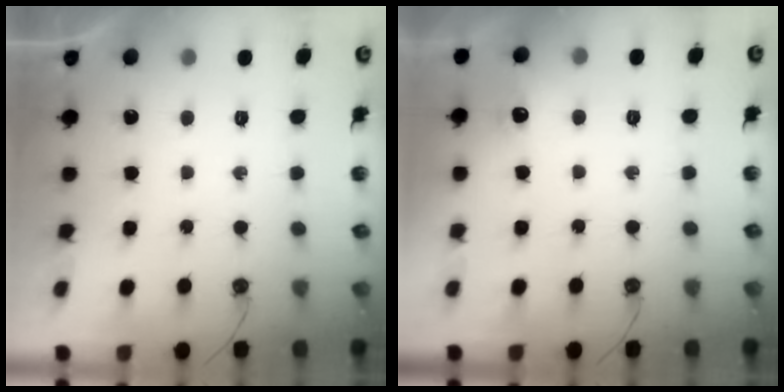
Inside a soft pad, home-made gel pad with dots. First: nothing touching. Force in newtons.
{"total": 6.1, "press": 6.0, "slide": 1.0}